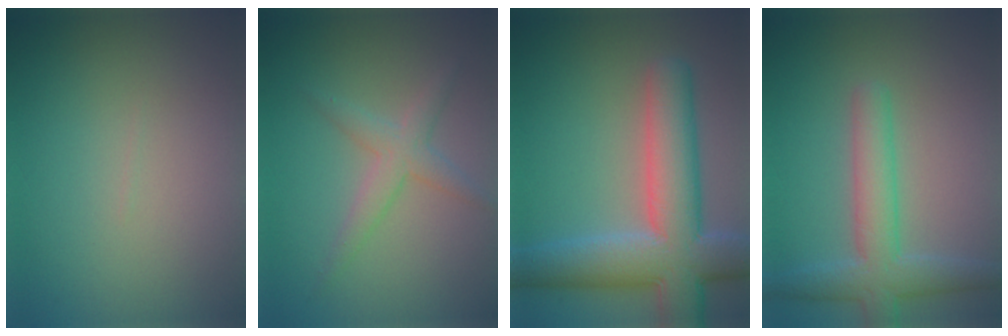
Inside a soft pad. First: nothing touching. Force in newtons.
{"total": 2.5, "press": 2.5, "slide": 0.2}
{"total": 9.5, "press": 9.5, "slide": 0.7}
{"total": 4.5, "press": 4.5, "slide": 0.2}